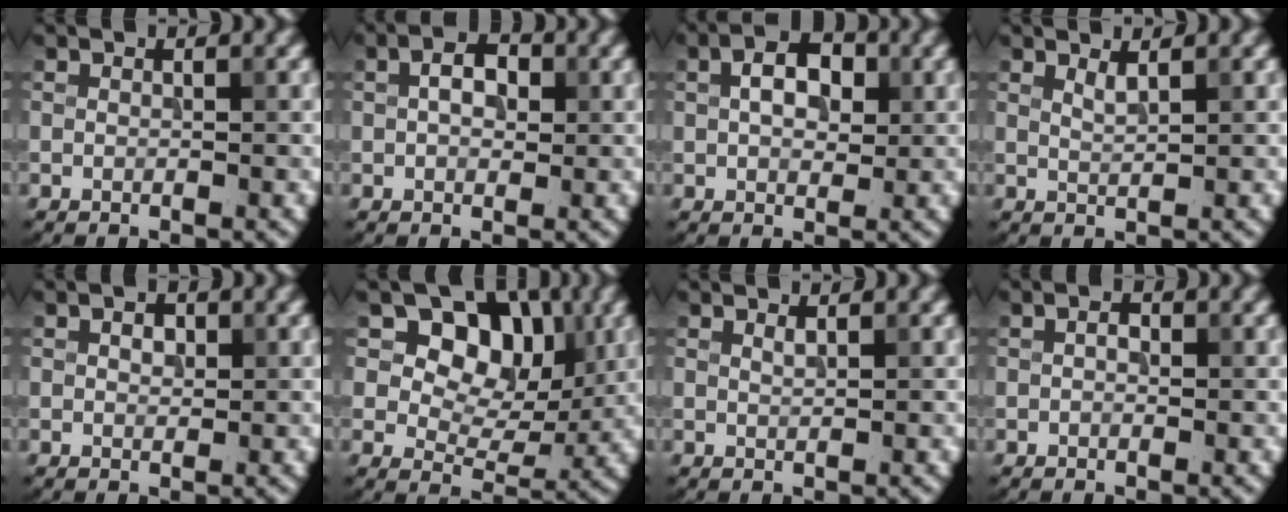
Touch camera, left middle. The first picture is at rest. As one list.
[{"total": 3.1, "force": [0.7, 1.9, 2.3], "torque": [-0.038, 0.007, 0.004]}, {"total": 4.1, "force": [1.0, 2.6, 3.0], "torque": [-0.050, 0.008, 0.012]}, {"total": 1.1, "force": [0.8, 0.2, 0.7], "torque": [-0.011, -0.001, 0.015]}, {"total": 1.2, "force": [0.3, 0.8, 0.7], "torque": [-0.013, 0.001, 0.004]}, {"total": 8.0, "force": [3.2, 5.8, 4.6], "torque": [-0.068, -0.002, 0.039]}, {"total": 0.6, "force": [0.5, 0.1, 0.3], "torque": [-0.004, -0.002, 0.010]}, {"total": 1.1, "force": [0.1, 0.8, 0.8], "torque": [-0.009, -0.002, -0.001]}]